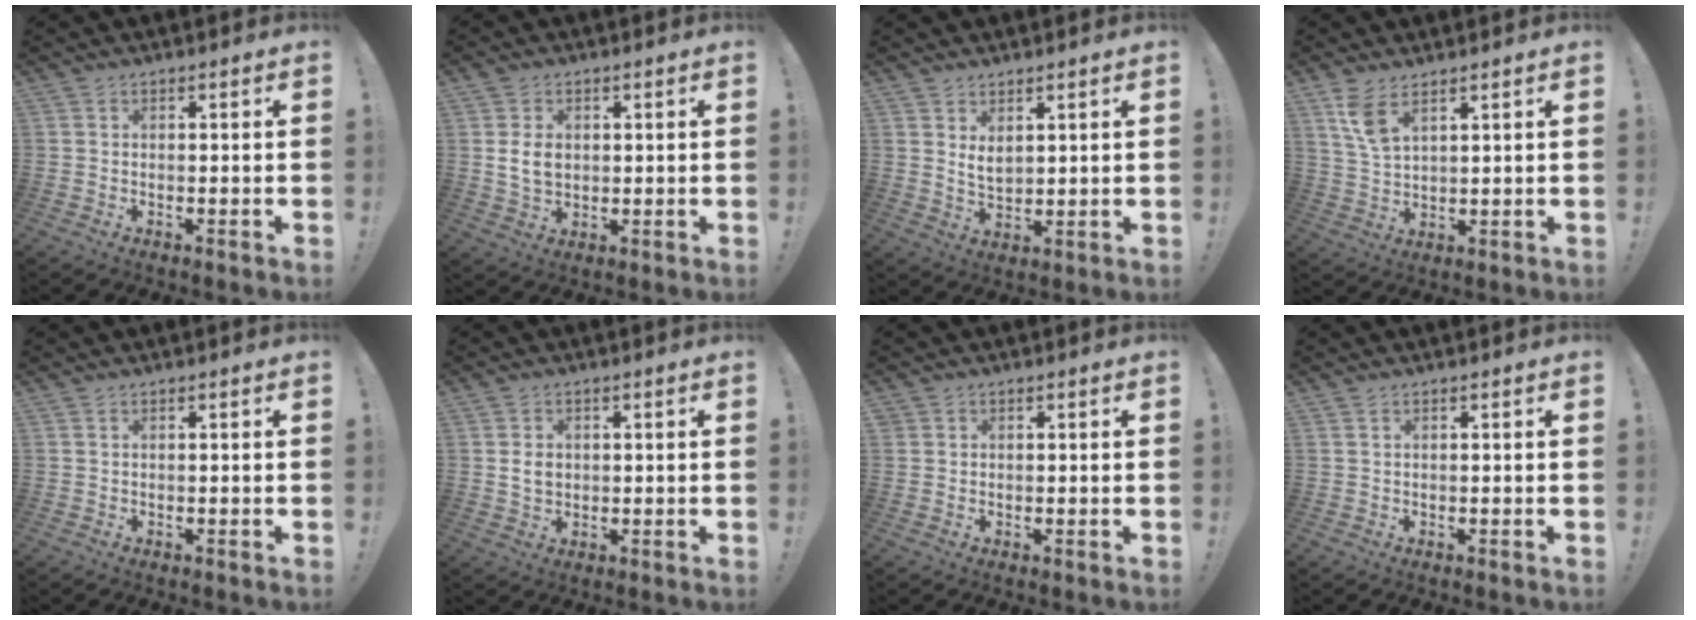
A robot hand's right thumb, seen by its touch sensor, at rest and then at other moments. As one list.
[{"total": 6.3, "force": [0.8, 4.8, 3.9], "torque": [-0.050, 0.001, 0.013]}, {"total": 4.3, "force": [2.6, 2.1, 2.6], "torque": [-0.035, -0.016, 0.046]}, {"total": 6.8, "force": [4.2, 2.8, 4.6], "torque": [-0.075, -0.021, 0.077]}, {"total": 0.0}, {"total": 1.0, "force": [0.0, 1.0, 0.2], "torque": [-0.004, 0.005, 0.000]}, {"total": 1.0, "force": [0.5, 0.9, 0.2], "torque": [-0.003, 0.000, 0.009]}, {"total": 0.0}]